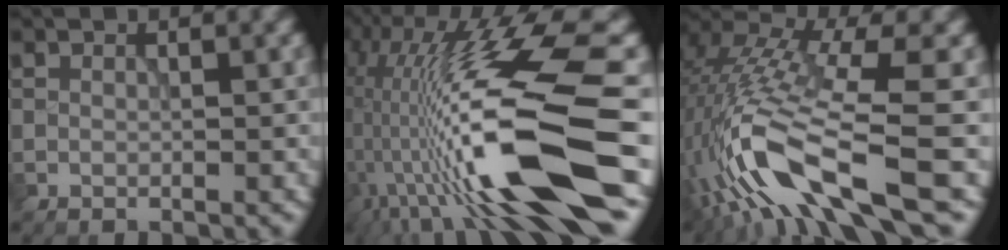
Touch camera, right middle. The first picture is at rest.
{"total": 17.3, "force": [-2.3, 3.3, 16.8], "torque": [-0.300, 0.008, -0.036]}
{"total": 12.6, "force": [-4.4, 3.3, 11.3], "torque": [-0.231, 0.005, -0.072]}